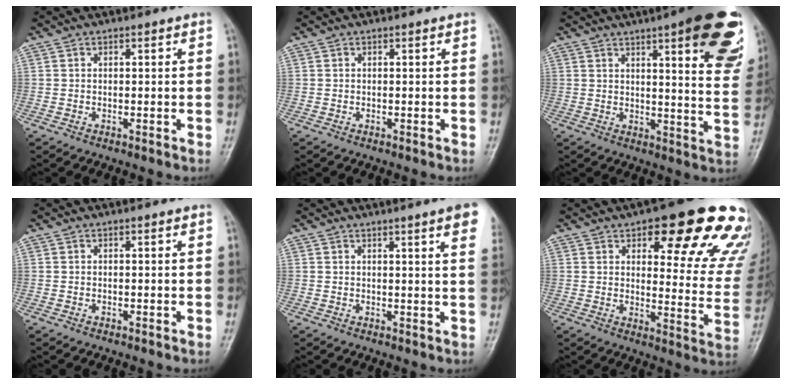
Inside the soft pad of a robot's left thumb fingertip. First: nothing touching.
{"total": 0.0}
{"total": 21.2, "force": [10.9, 4.8, 17.5], "torque": [-0.198, -0.040, 0.128]}
{"total": 0.0}
{"total": 7.6, "force": [4.6, 0.4, 6.0], "torque": [-0.063, -0.008, 0.045]}
{"total": 23.1, "force": [13.1, 7.8, 17.4], "torque": [-0.167, -0.053, 0.161]}